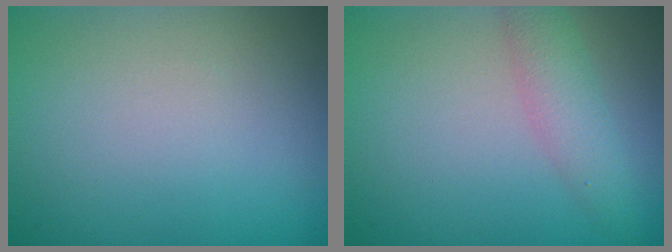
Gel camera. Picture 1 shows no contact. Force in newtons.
{"total": 2.6, "press": 2.6, "slide": 0.0}